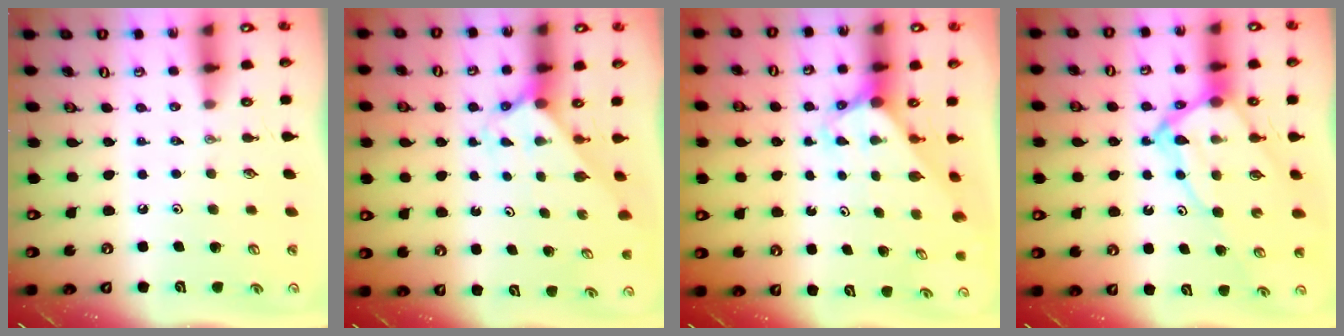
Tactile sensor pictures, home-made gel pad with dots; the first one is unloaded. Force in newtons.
{"total": 2.0, "press": 2.0, "slide": 0.1}
{"total": 3.0, "press": 3.0, "slide": 0.2}
{"total": 13.0, "press": 13.0, "slide": 1.3}